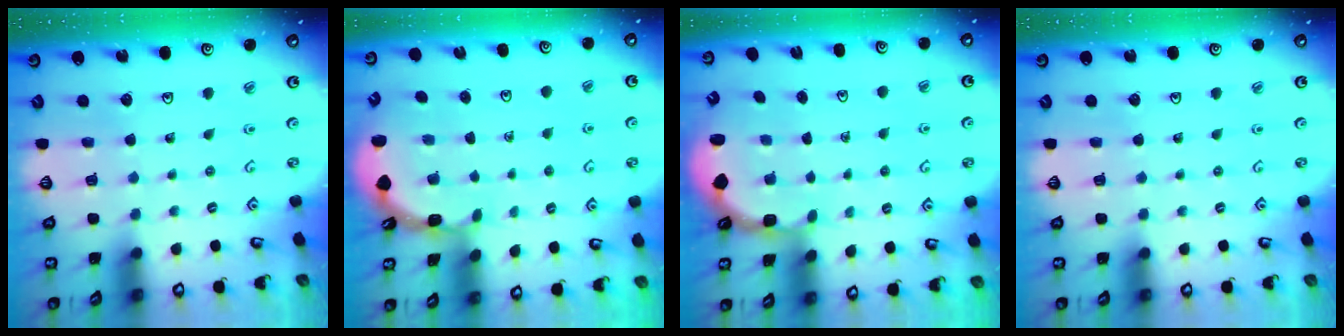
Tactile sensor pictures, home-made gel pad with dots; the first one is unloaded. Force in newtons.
{"total": 1.7, "press": 1.7, "slide": 0.0}
{"total": 2.7, "press": 2.1, "slide": 1.7}
{"total": 0.0}